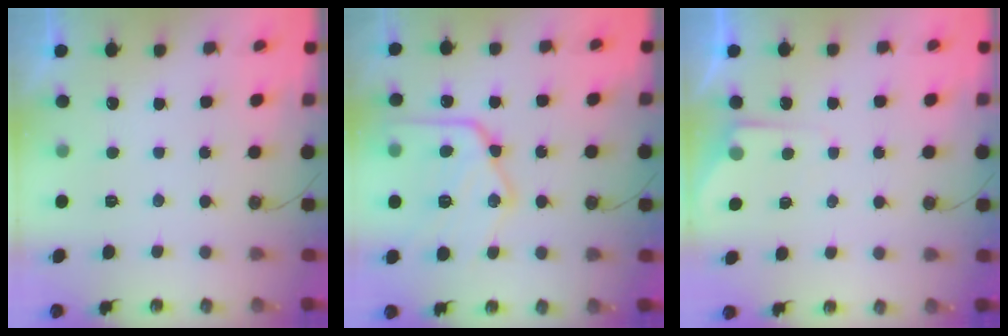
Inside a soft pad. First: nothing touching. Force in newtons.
{"total": 19.5, "press": 19.5, "slide": 1.2}
{"total": 3.4, "press": 3.4, "slide": 0.6}